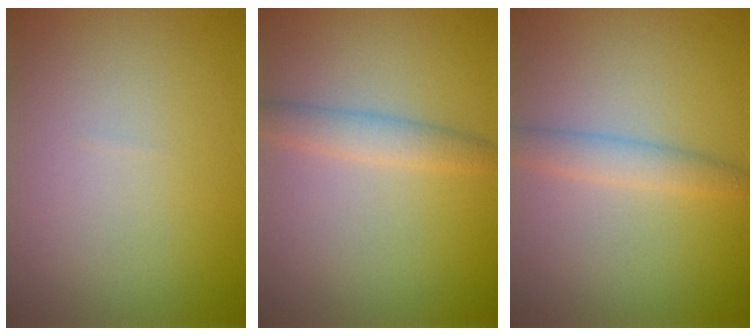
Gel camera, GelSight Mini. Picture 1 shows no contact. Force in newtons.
{"total": 2.2, "press": 2.2, "slide": 0.1}
{"total": 2.2, "press": 2.2, "slide": 0.0}